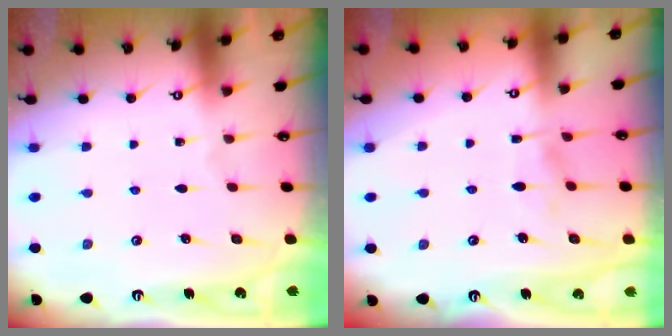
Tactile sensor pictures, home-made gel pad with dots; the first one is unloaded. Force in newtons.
{"total": 4.5, "press": 4.4, "slide": 0.2}